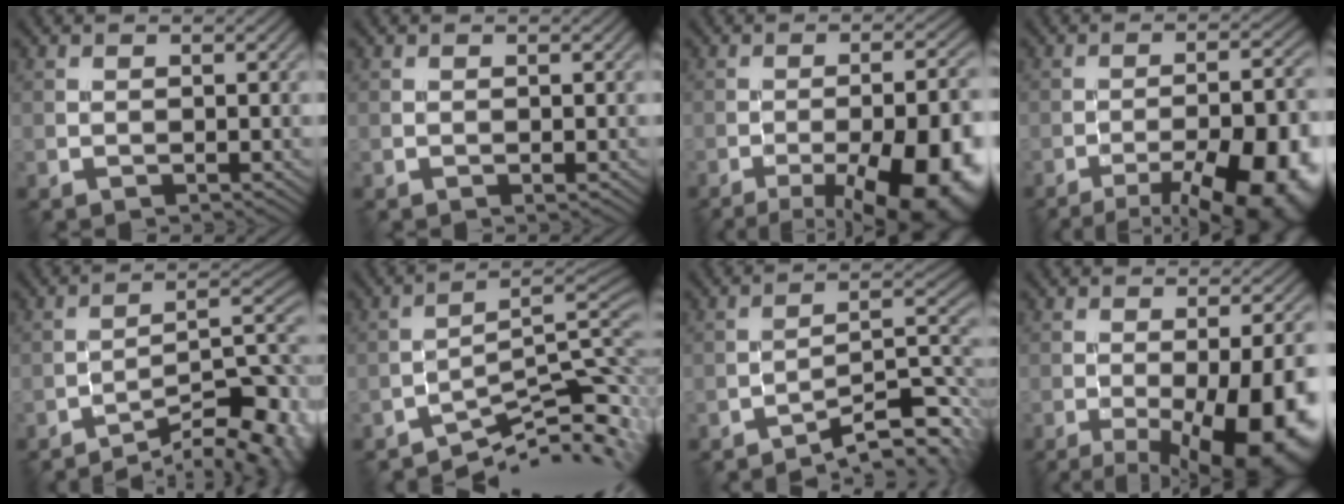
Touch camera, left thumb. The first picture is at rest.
{"total": 0.0}
{"total": 18.1, "force": [-9.4, 6.1, 14.2], "torque": [-0.155, 0.003, -0.124]}
{"total": 17.3, "force": [-10.6, 5.5, 12.6], "torque": [-0.136, 0.003, -0.139]}
{"total": 13.7, "force": [-9.3, 3.4, 9.5], "torque": [-0.127, 0.012, -0.133]}
{"total": 10.1, "force": [-6.5, 2.0, 7.4], "torque": [-0.112, 0.001, -0.103]}
{"total": 10.2, "force": [-7.5, 2.1, 6.7], "torque": [-0.101, 0.011, -0.118]}
{"total": 16.3, "force": [-6.3, 5.1, 14.1], "torque": [-0.181, -0.015, -0.074]}